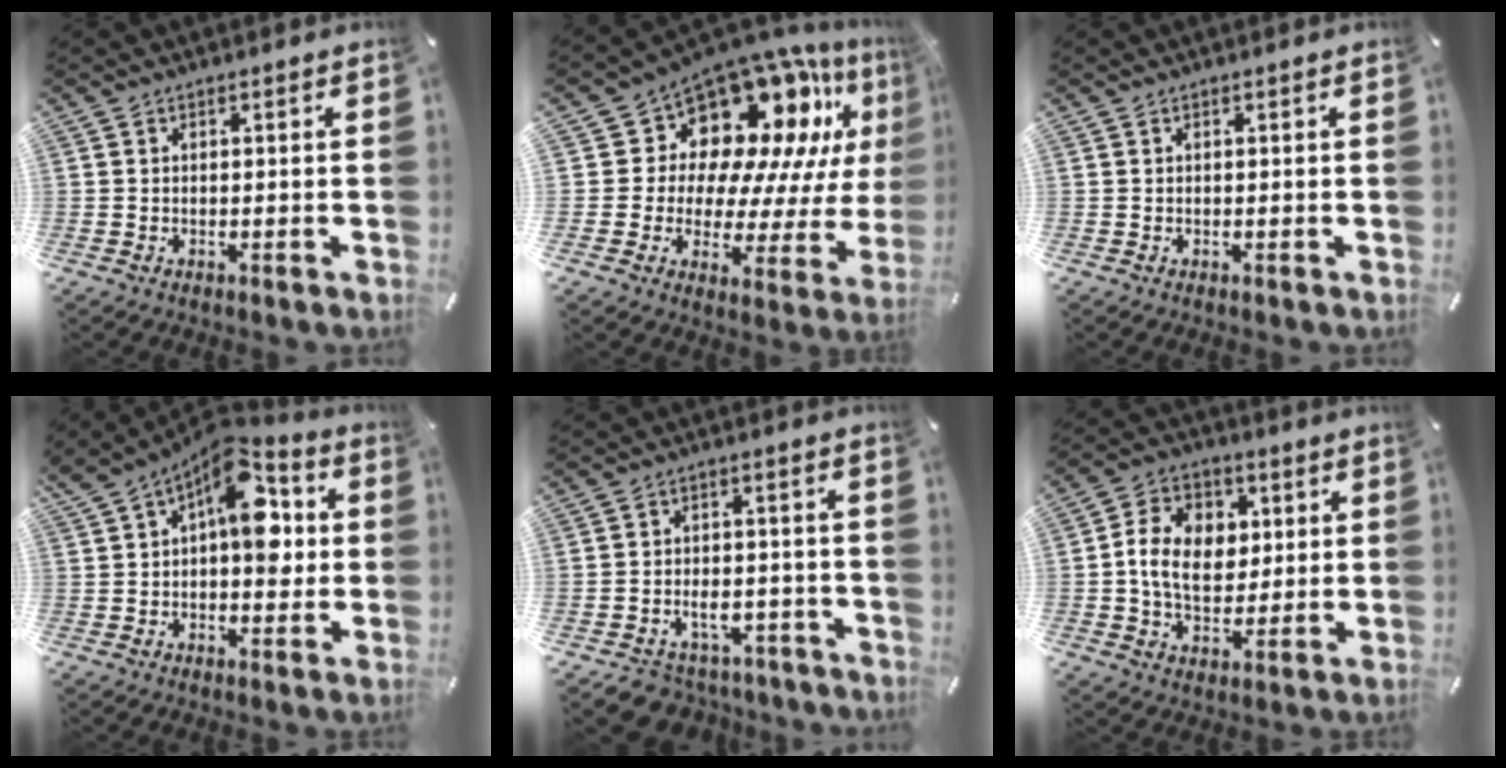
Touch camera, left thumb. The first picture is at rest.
{"total": 14.3, "force": [10.2, 8.4, 5.6], "torque": [-0.091, -0.115, 0.175]}
{"total": 0.0}
{"total": 14.3, "force": [4.2, 8.6, 10.6], "torque": [-0.145, -0.030, 0.072]}
{"total": 6.4, "force": [-3.3, 4.8, 2.8], "torque": [-0.043, 0.028, -0.054]}
{"total": 11.8, "force": [0.5, 9.2, 7.3], "torque": [-0.143, 0.016, 0.009]}